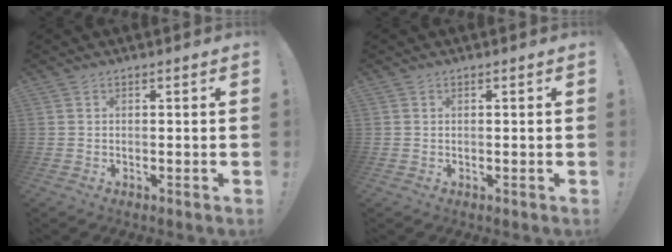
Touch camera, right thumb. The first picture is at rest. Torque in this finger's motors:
{"motor_torque": [0.11, -0.11, -0.13, 0.07, 0.00]}